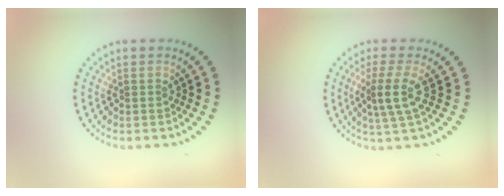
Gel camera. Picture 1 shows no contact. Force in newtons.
{"total": 2.8, "press": 2.2, "slide": 1.7}